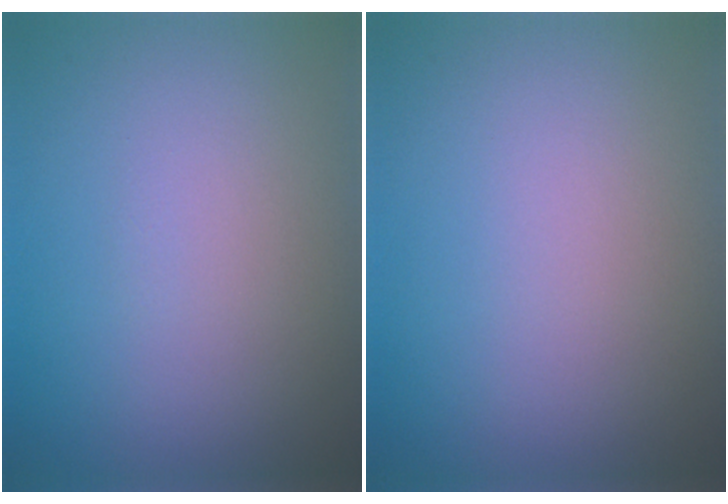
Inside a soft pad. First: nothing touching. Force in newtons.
{"total": 0.0}